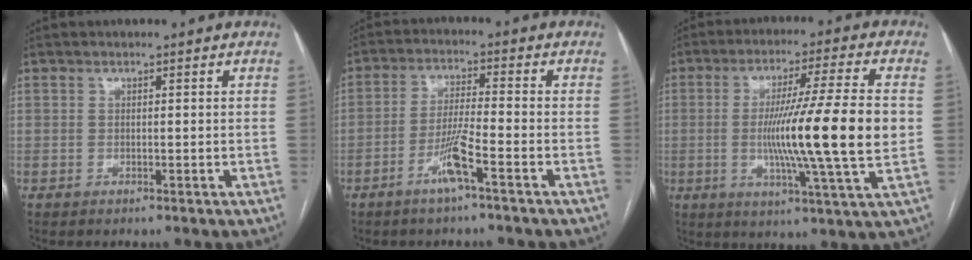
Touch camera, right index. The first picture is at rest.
{"total": 6.1, "force": [-3.3, -0.4, 5.1], "torque": [-0.102, -0.002, -0.067]}
{"total": 16.9, "force": [-0.6, -1.2, 16.9], "torque": [-0.285, -0.011, -0.021]}